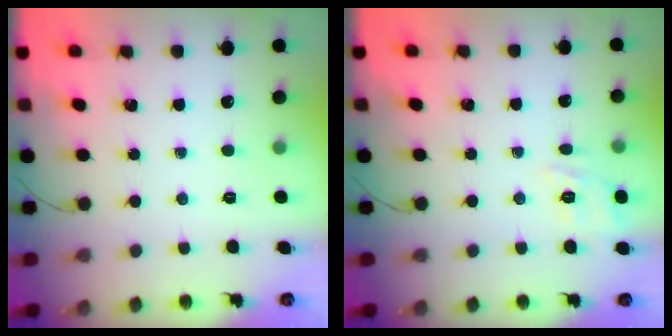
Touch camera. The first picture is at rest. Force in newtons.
{"total": 2.8, "press": 2.2, "slide": 1.7}